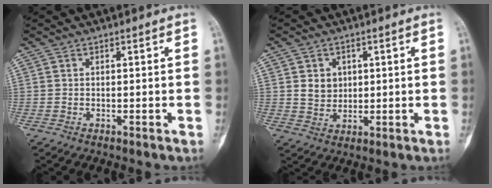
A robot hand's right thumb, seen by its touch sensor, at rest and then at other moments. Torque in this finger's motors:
{"motor_torque": [0.47, 0.39, 0.46, -0.14, 0.11]}